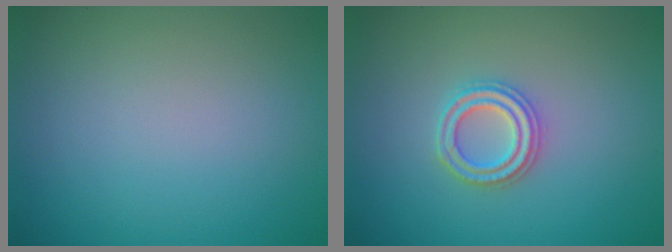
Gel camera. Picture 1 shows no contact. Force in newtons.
{"total": 2.4, "press": 2.4, "slide": 0.4}